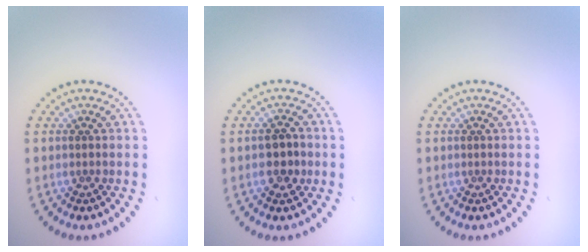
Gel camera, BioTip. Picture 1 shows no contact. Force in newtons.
{"total": 2.4, "press": 2.3, "slide": 0.4}
{"total": 0.0}